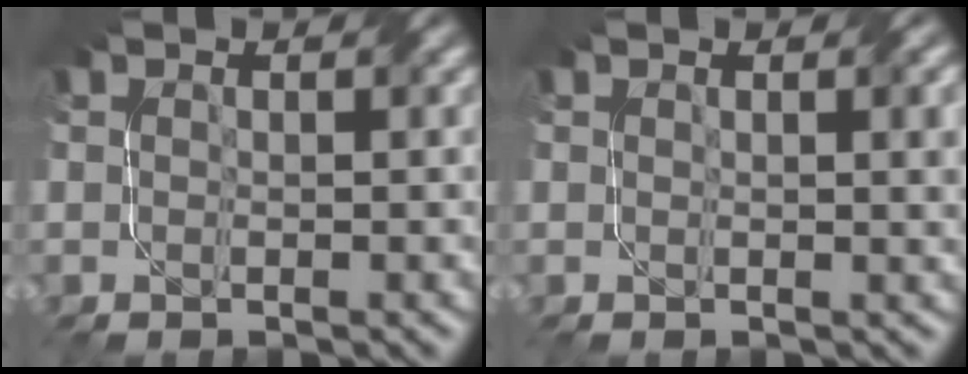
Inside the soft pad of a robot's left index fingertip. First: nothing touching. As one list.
[{"total": 2.7, "force": [0.8, 0.8, 2.4], "torque": [-0.023, 0.005, 0.011]}]